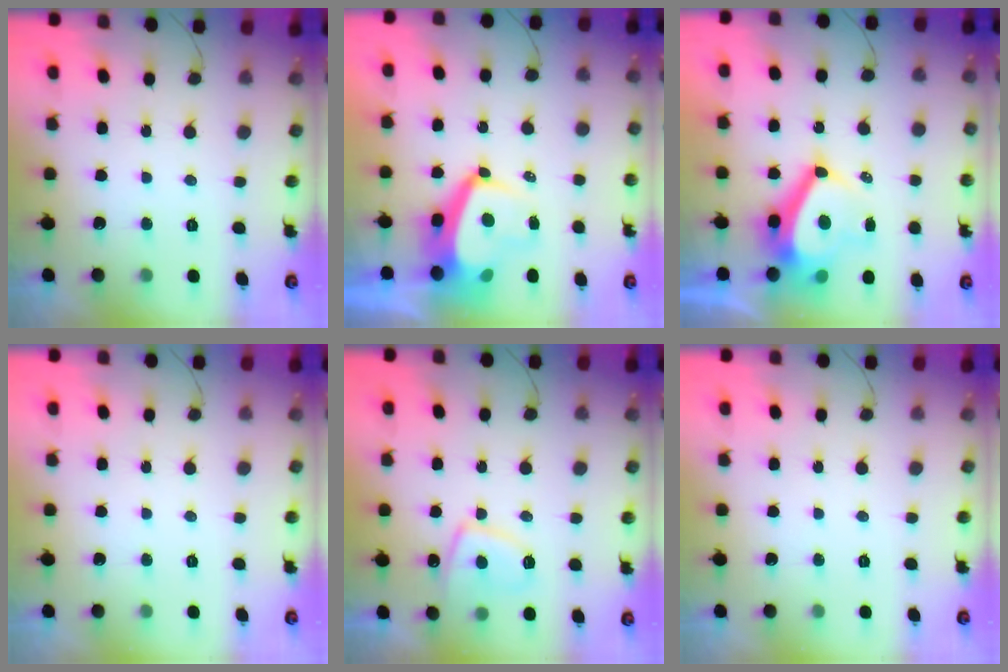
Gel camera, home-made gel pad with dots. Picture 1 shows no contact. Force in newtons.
{"total": 6.4, "press": 6.4, "slide": 0.6}
{"total": 11.2, "press": 10.6, "slide": 3.4}
{"total": 0.0}
{"total": 9.6, "press": 9.5, "slide": 1.1}
{"total": 0.0}